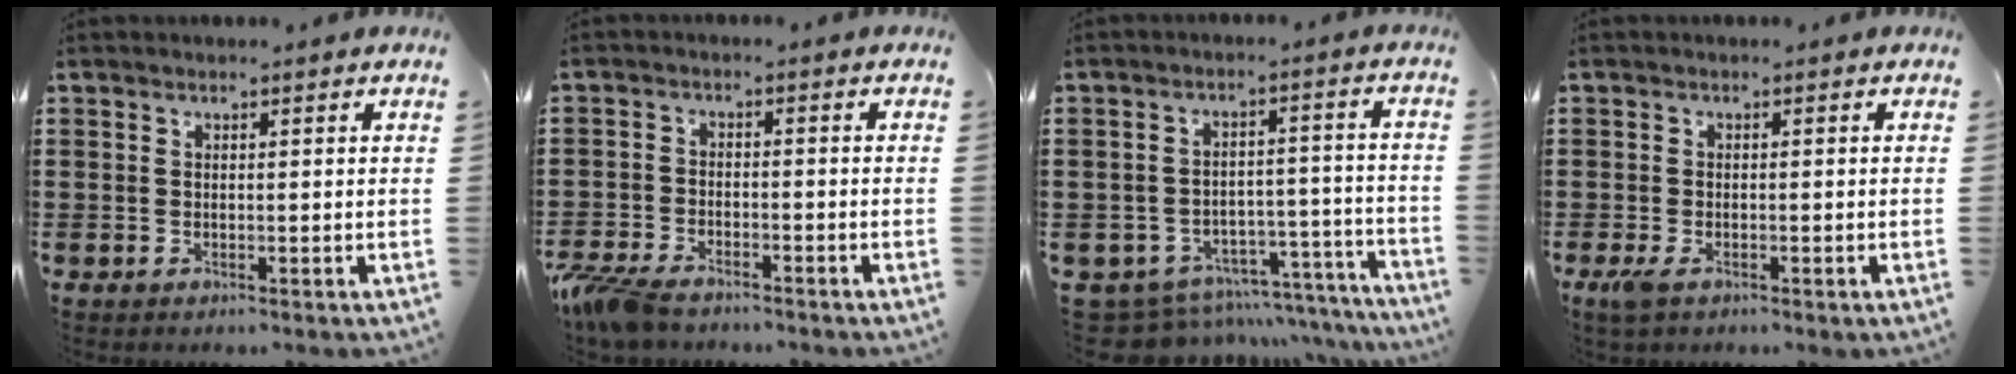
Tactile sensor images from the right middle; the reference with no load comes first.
{"total": 4.8, "force": [-4.1, 1.3, 2.2], "torque": [-0.064, -0.006, -0.085]}
{"total": 6.8, "force": [-6.3, 2.2, 1.5], "torque": [-0.035, 0.019, -0.120]}
{"total": 1.8, "force": [-0.7, 0.7, 1.5], "torque": [-0.044, -0.008, -0.017]}